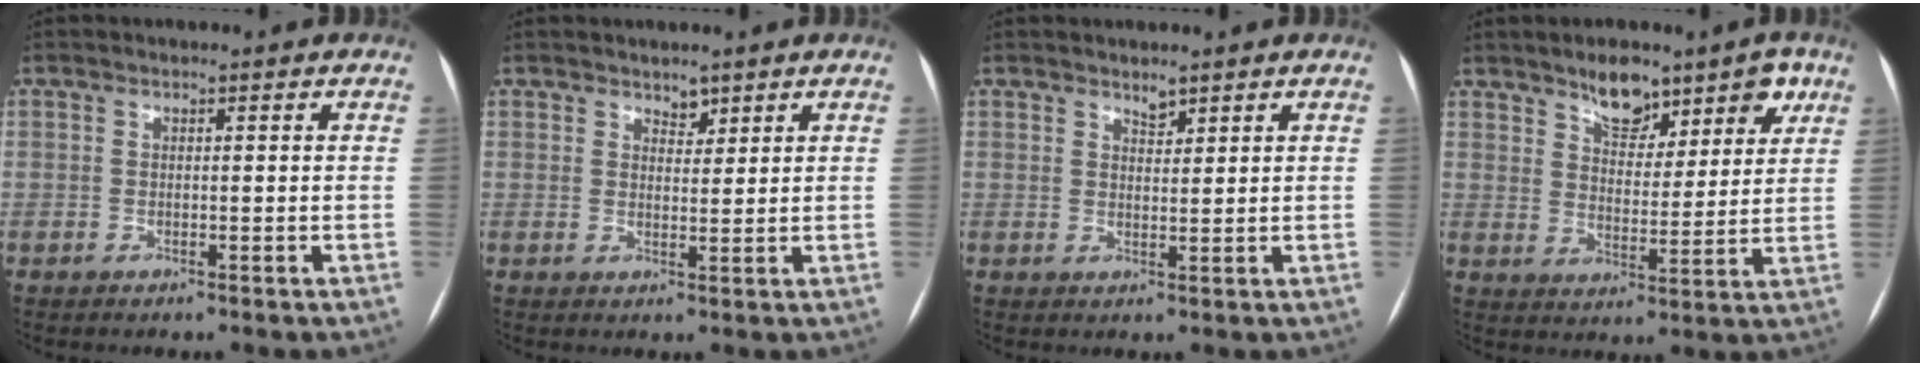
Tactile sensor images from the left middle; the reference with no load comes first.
{"total": 2.0, "force": [1.6, 1.0, 0.5], "torque": [-0.003, -0.004, 0.025]}
{"total": 1.6, "force": [1.4, 0.5, 0.6], "torque": [-0.009, -0.004, 0.025]}
{"total": 9.4, "force": [6.5, 4.5, 5.0], "torque": [-0.055, 0.006, 0.102]}